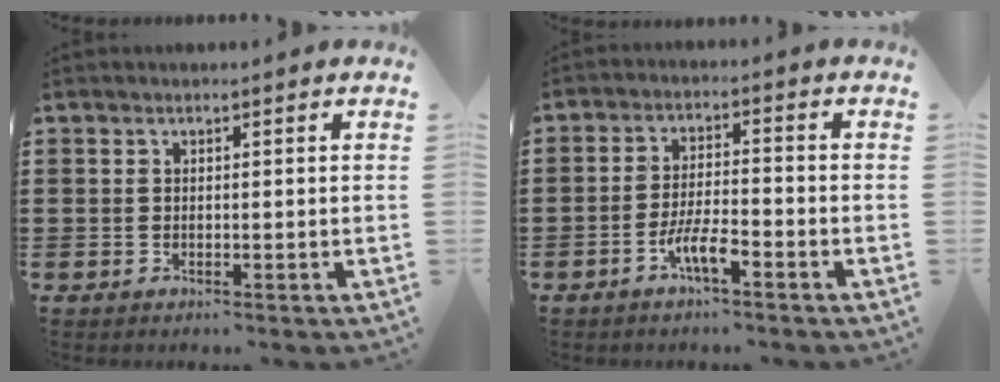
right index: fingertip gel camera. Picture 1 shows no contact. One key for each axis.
{"total": 5.3, "fx": -3.1, "fy": 1.0, "fz": 4.2, "tx": -0.097, "ty": -0.003, "tz": -0.063}